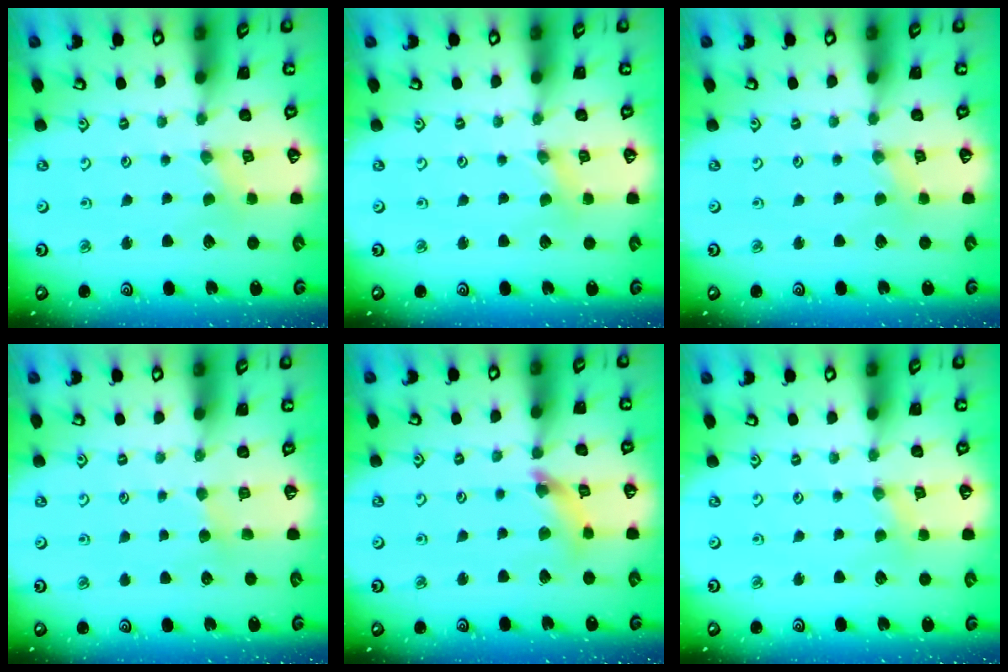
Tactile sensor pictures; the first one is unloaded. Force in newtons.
{"total": 1.1, "press": 1.1, "slide": 0.2}
{"total": 1.2, "press": 1.2, "slide": 0.1}
{"total": 2.2, "press": 2.2, "slide": 0.3}
{"total": 7.2, "press": 7.2, "slide": 0.8}
{"total": 1.9, "press": 1.8, "slide": 0.3}